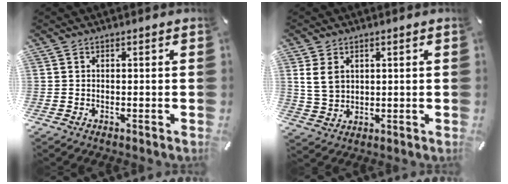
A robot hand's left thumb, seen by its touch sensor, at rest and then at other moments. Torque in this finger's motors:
{"motor_torque": [0.45, 0.28, 0.74, -0.27, 0.03]}